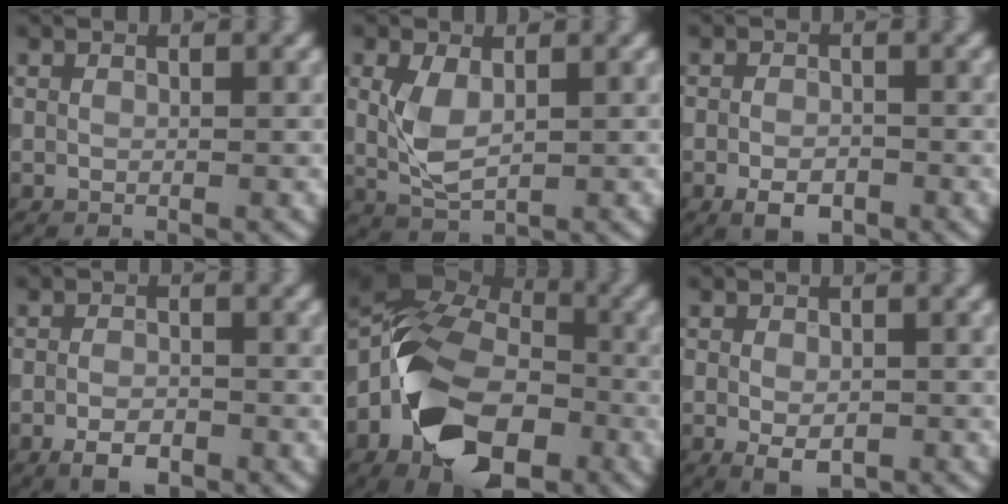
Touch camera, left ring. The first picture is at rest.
{"total": 3.5, "force": [0.4, 1.9, 3.0], "torque": [-0.071, 0.001, 0.012]}
{"total": 2.7, "force": [-1.3, 1.5, 1.9], "torque": [-0.031, -0.003, -0.025]}
{"total": 2.6, "force": [-1.4, 1.3, 1.8], "torque": [-0.032, -0.001, -0.029]}
{"total": 13.5, "force": [-5.1, 8.6, 9.0], "torque": [-0.166, -0.014, -0.102]}
{"total": 2.8, "force": [-0.8, 1.6, 2.1], "torque": [-0.035, -0.008, -0.012]}